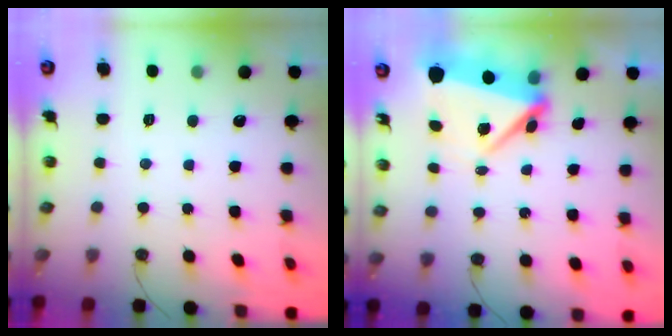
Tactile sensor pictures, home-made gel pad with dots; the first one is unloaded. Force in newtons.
{"total": 6.1, "press": 6.0, "slide": 1.0}